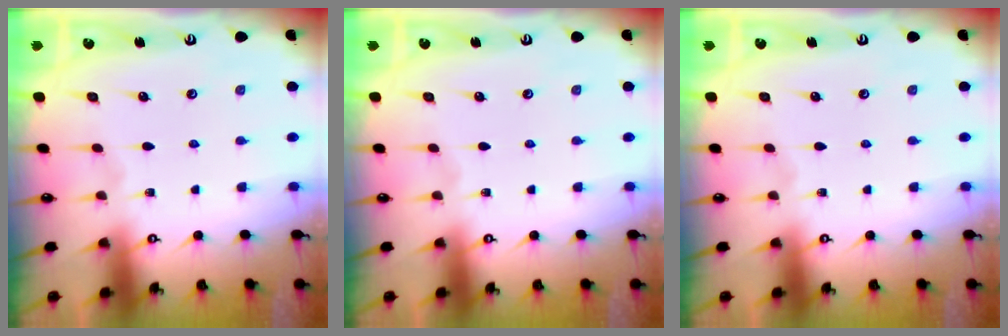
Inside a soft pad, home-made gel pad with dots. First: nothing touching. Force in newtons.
{"total": 0.0}
{"total": 0.0}